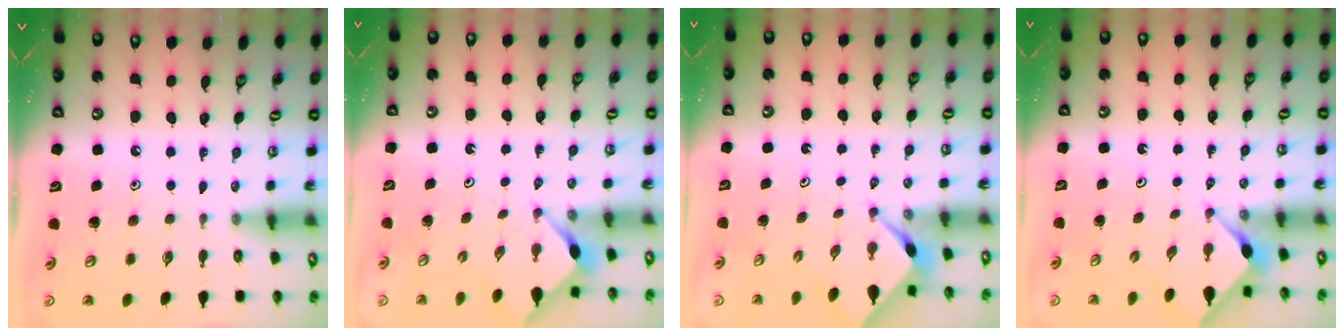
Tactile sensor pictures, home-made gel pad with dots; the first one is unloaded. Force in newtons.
{"total": 2.9, "press": 2.9, "slide": 0.3}
{"total": 2.3, "press": 2.3, "slide": 0.3}
{"total": 2.9, "press": 2.9, "slide": 0.4}